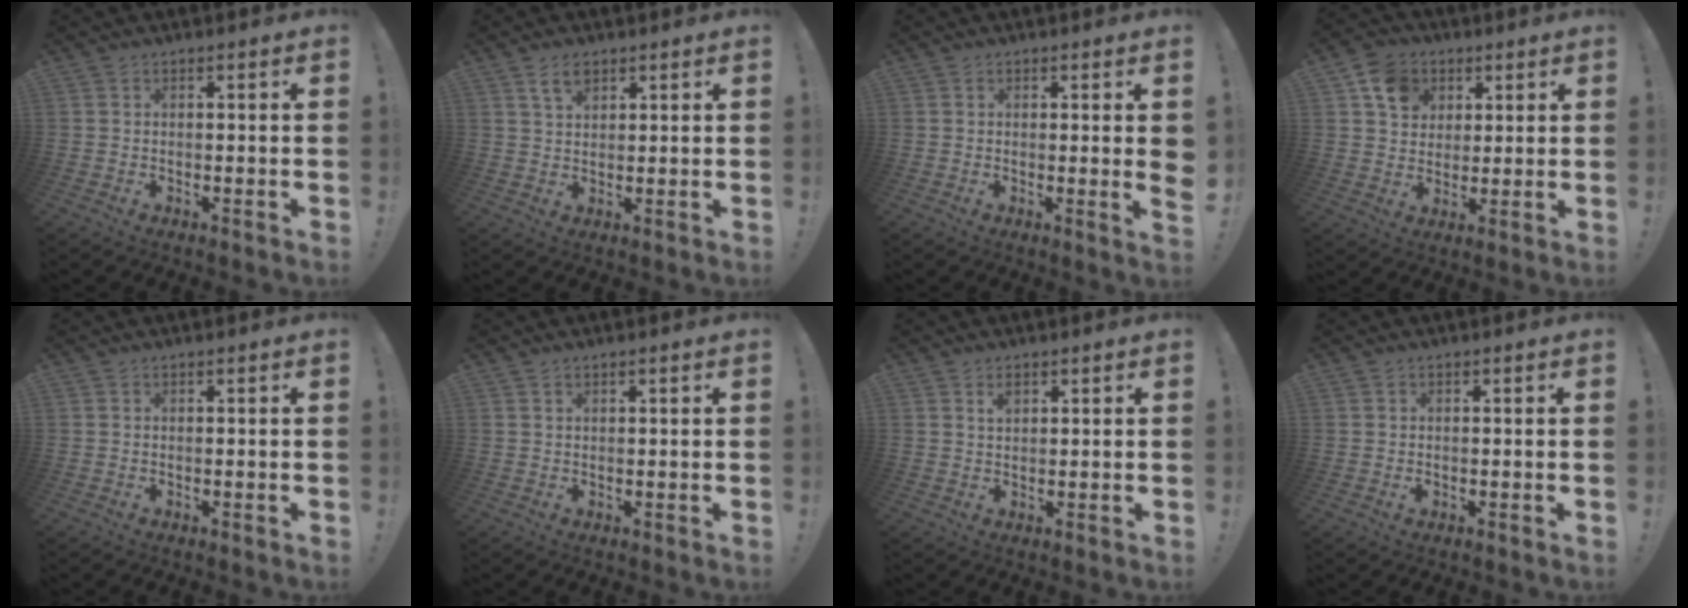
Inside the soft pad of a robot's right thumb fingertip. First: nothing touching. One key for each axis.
{"total": 4.3, "fx": 2.6, "fy": 2.4, "fz": 2.5, "tx": -0.031, "ty": -0.009, "tz": 0.045}
{"total": 3.2, "fx": 1.0, "fy": -0.2, "fz": 3.0, "tx": -0.030, "ty": -0.021, "tz": 0.013}
{"total": 10.5, "fx": 4.5, "fy": 8.7, "fz": 3.8, "tx": -0.050, "ty": -0.017, "tz": 0.091}
{"total": 0.0}
{"total": 0.7, "fx": 0.5, "fy": 0.4, "fz": 0.3, "tx": -0.001, "ty": -0.001, "tz": 0.008}
{"total": 2.0, "fx": 1.2, "fy": 1.2, "fz": 1.1, "tx": 0.001, "ty": -0.008, "tz": 0.018}
{"total": 0.0}